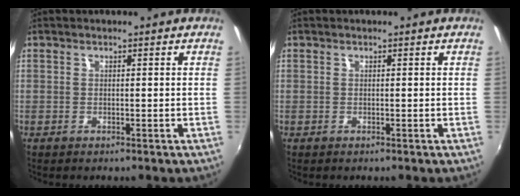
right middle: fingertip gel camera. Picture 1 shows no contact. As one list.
[{"total": 0.0}]